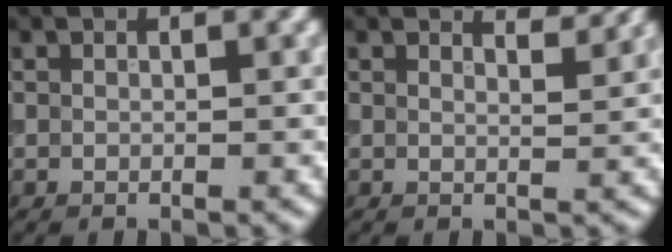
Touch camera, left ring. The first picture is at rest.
{"total": 3.0, "force": [2.6, 0.8, 1.3], "torque": [0.001, 0.008, 0.012]}